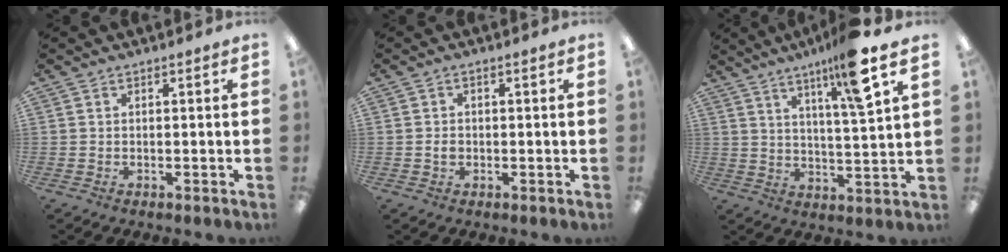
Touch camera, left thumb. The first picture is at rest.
{"total": 1.4, "force": [-0.2, 1.0, 0.9], "torque": [-0.017, 0.002, -0.005]}
{"total": 13.2, "force": [8.4, 1.2, 10.1], "torque": [-0.166, -0.034, 0.128]}